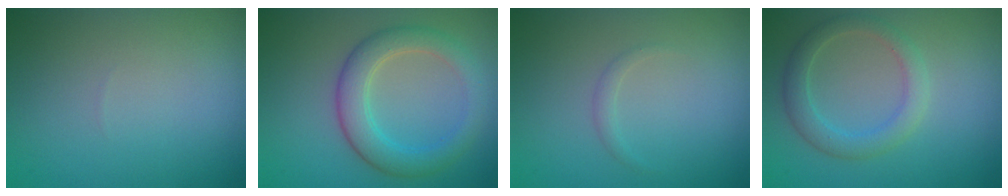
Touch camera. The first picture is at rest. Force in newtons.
{"total": 4.5, "press": 4.5, "slide": 0.2}
{"total": 0.8, "press": 0.8, "slide": 0.0}
{"total": 2.9, "press": 2.9, "slide": 0.2}